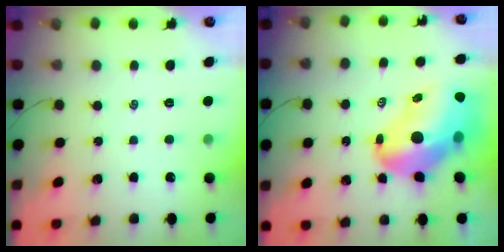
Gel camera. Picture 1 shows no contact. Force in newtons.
{"total": 18.9, "press": 18.1, "slide": 5.5}